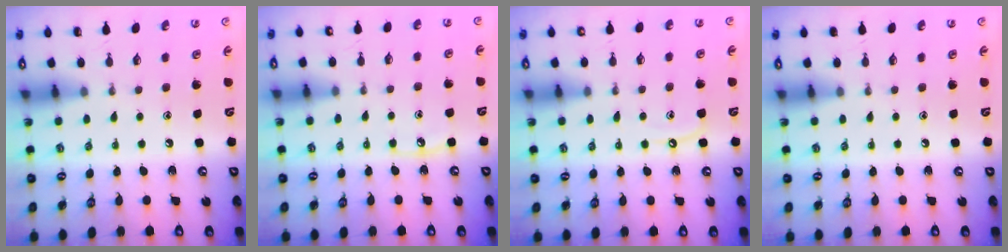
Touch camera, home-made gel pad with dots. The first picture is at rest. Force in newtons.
{"total": 4.4, "press": 4.3, "slide": 0.6}
{"total": 6.6, "press": 6.5, "slide": 0.6}
{"total": 0.0}